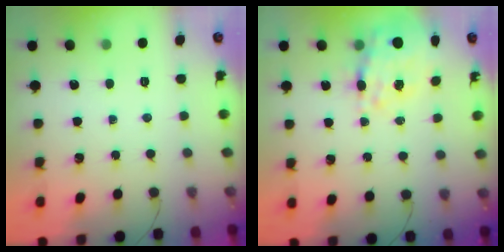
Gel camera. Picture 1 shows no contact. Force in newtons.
{"total": 15.2, "press": 14.7, "slide": 3.9}